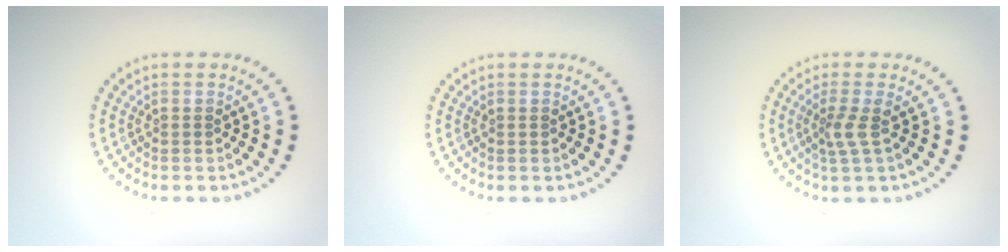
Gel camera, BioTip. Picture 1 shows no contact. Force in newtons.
{"total": 0.0}
{"total": 2.0, "press": 1.4, "slide": 1.4}